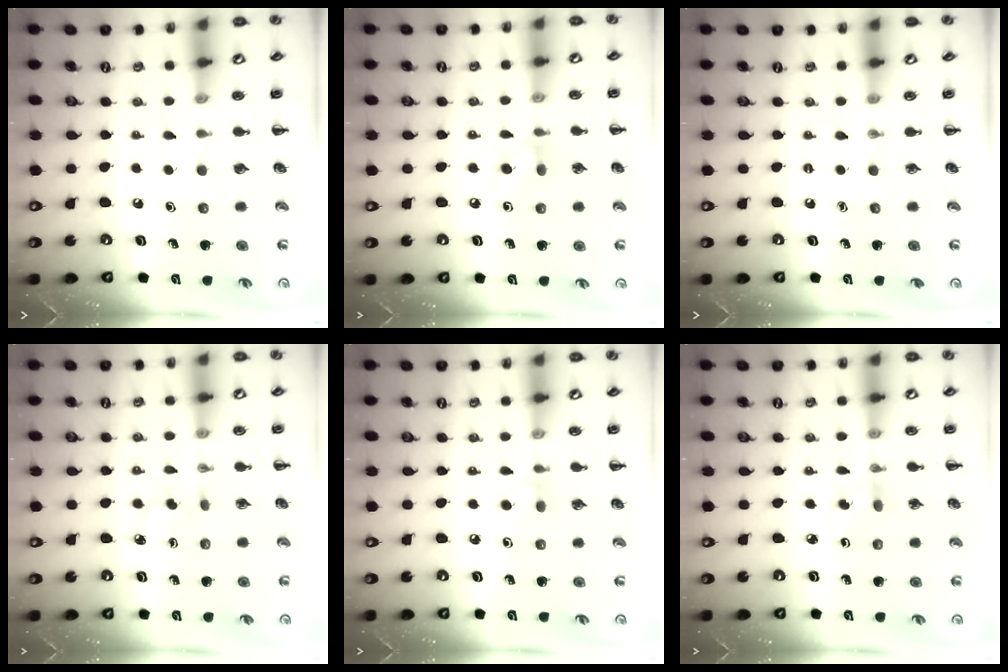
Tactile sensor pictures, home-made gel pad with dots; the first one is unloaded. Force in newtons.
{"total": 6.3, "press": 6.1, "slide": 1.6}
{"total": 0.0}
{"total": 4.1, "press": 3.9, "slide": 1.2}
{"total": 4.2, "press": 3.9, "slide": 1.5}
{"total": 2.8, "press": 2.5, "slide": 1.2}